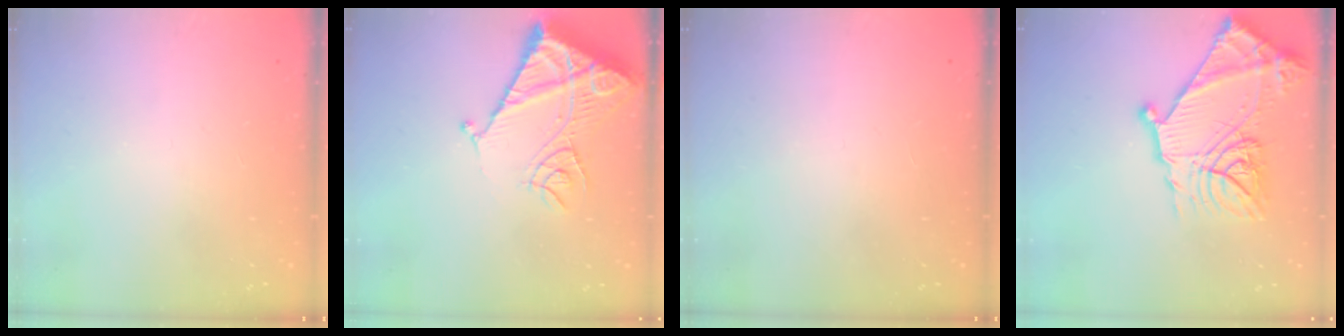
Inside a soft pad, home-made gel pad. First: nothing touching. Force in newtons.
{"total": 13.7, "press": 13.6, "slide": 1.6}
{"total": 1.6, "press": 1.6, "slide": 0.1}
{"total": 23.5, "press": 23.4, "slide": 1.6}